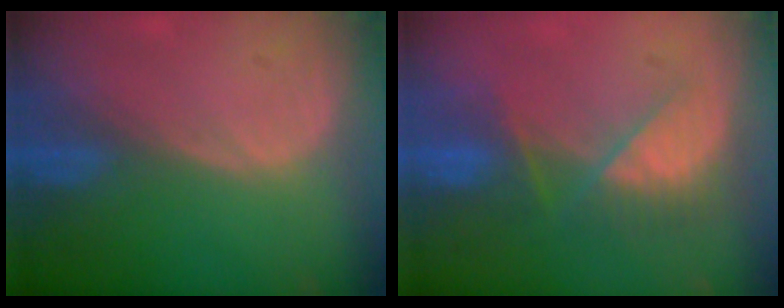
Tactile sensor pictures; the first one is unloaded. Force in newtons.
{"total": 8.0, "press": 7.1, "slide": 3.6}